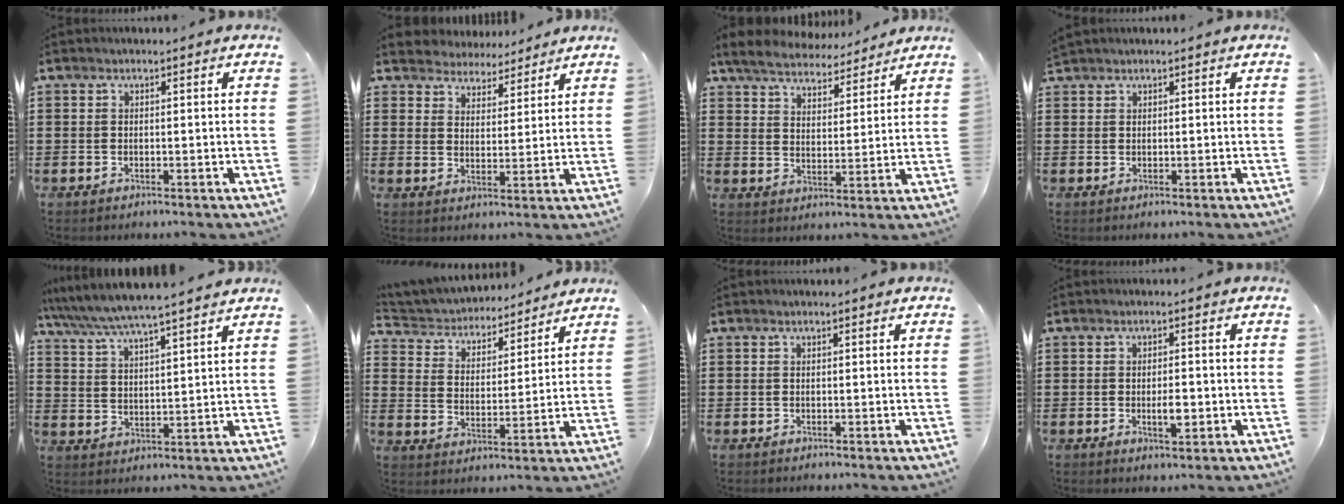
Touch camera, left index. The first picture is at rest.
{"total": 4.3, "force": [4.2, 1.1, -0.6], "torque": [-0.010, -0.016, 0.076]}
{"total": 5.5, "force": [5.3, 1.1, 0.9], "torque": [-0.045, -0.025, 0.092]}
{"total": 0.8, "force": [0.8, 0.1, 0.1], "torque": [-0.004, 0.000, 0.017]}
{"total": 5.7, "force": [5.3, -0.2, 2.0], "torque": [-0.061, -0.031, 0.091]}
{"total": 4.1, "force": [4.0, 1.0, -0.1], "torque": [-0.025, -0.028, 0.064]}
{"total": 0.0}
{"total": 3.0, "force": [-0.5, 1.2, 2.7], "torque": [-0.042, -0.001, -0.010]}